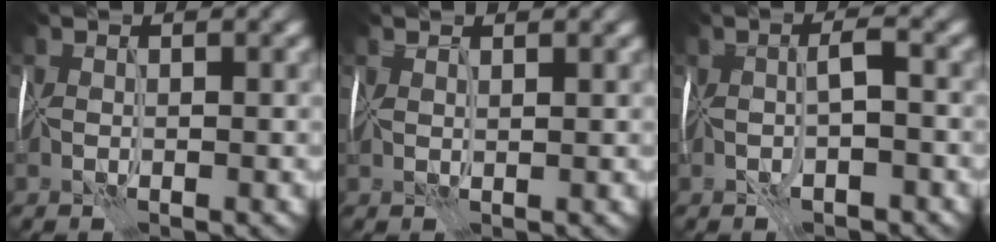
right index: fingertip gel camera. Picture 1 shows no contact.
{"total": 0.9, "force": [0.9, -0.4, 0.0], "torque": [0.001, 0.002, 0.016]}
{"total": 2.2, "force": [-0.3, 0.7, 2.1], "torque": [-0.034, 0.006, -0.004]}